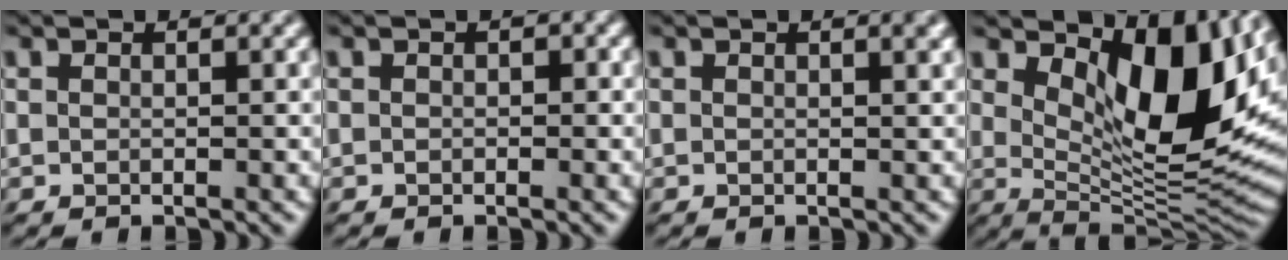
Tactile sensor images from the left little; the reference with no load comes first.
{"total": 1.6, "force": [-0.3, 1.3, 0.9], "torque": [-0.016, -0.001, -0.002]}
{"total": 1.6, "force": [0.7, 0.8, 1.2], "torque": [-0.024, -0.003, 0.012]}
{"total": 11.8, "force": [4.1, 5.6, 9.6], "torque": [-0.142, -0.012, 0.069]}